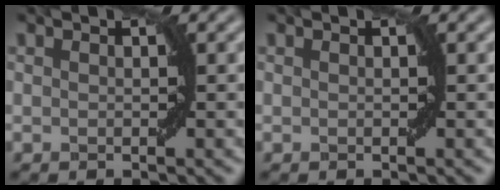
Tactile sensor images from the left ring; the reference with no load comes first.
{"total": 0.0}